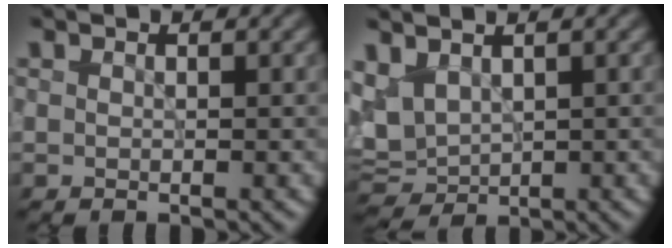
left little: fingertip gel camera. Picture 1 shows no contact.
{"total": 4.0, "force": [1.5, 2.7, 2.6], "torque": [-0.062, 0.002, 0.031]}